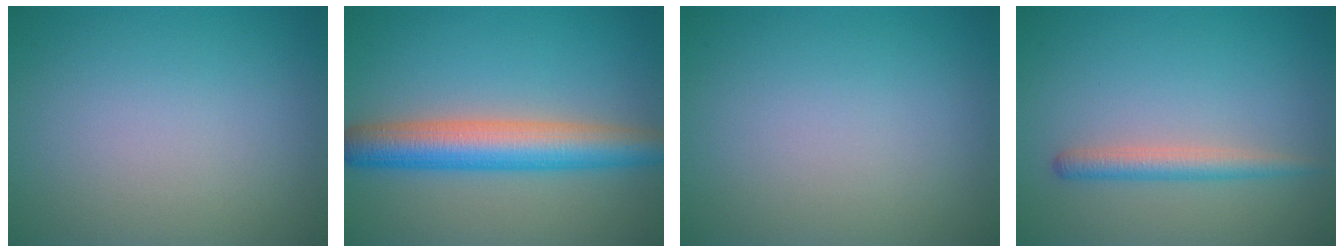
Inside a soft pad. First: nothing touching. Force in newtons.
{"total": 6.5, "press": 6.5, "slide": 0.2}
{"total": 0.0}
{"total": 2.2, "press": 2.2, "slide": 0.0}